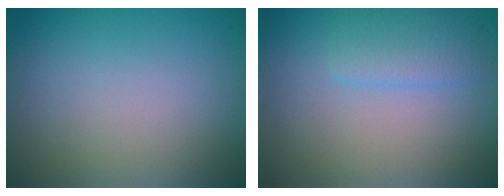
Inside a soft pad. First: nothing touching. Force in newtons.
{"total": 2.3, "press": 2.3, "slide": 0.1}